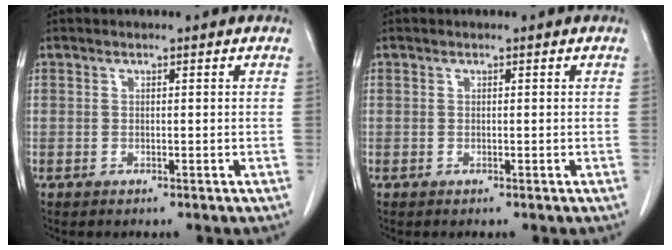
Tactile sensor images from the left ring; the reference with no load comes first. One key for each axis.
{"total": 0.0}